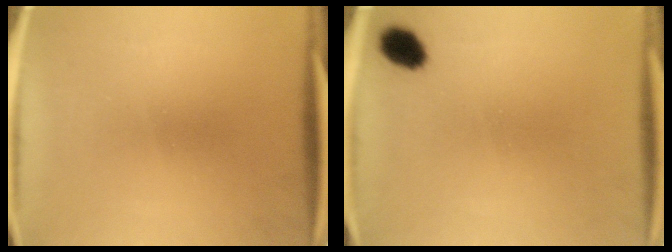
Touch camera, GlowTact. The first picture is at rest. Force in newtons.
{"total": 4.6}